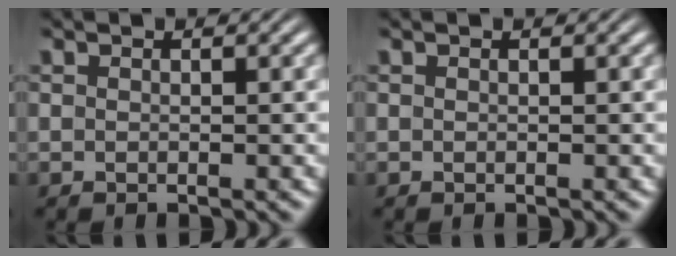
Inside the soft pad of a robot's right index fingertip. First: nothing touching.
{"total": 0.0}